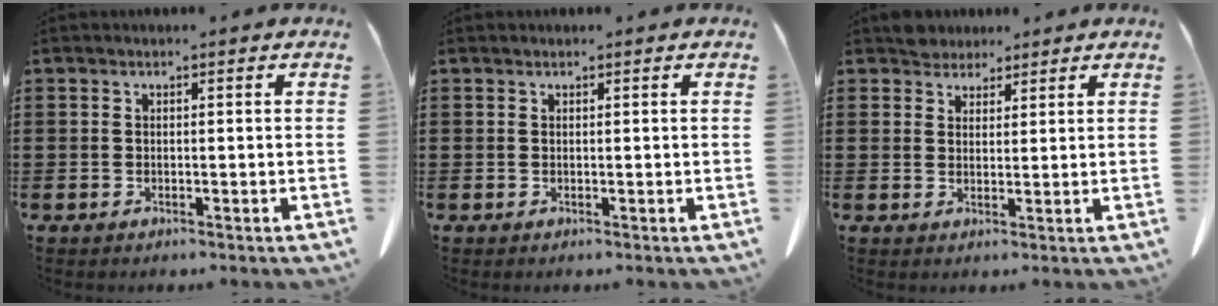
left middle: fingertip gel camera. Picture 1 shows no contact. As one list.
[{"total": 0.0}, {"total": 2.8, "force": [2.6, 1.1, 0.2], "torque": [-0.004, 0.001, 0.050]}]